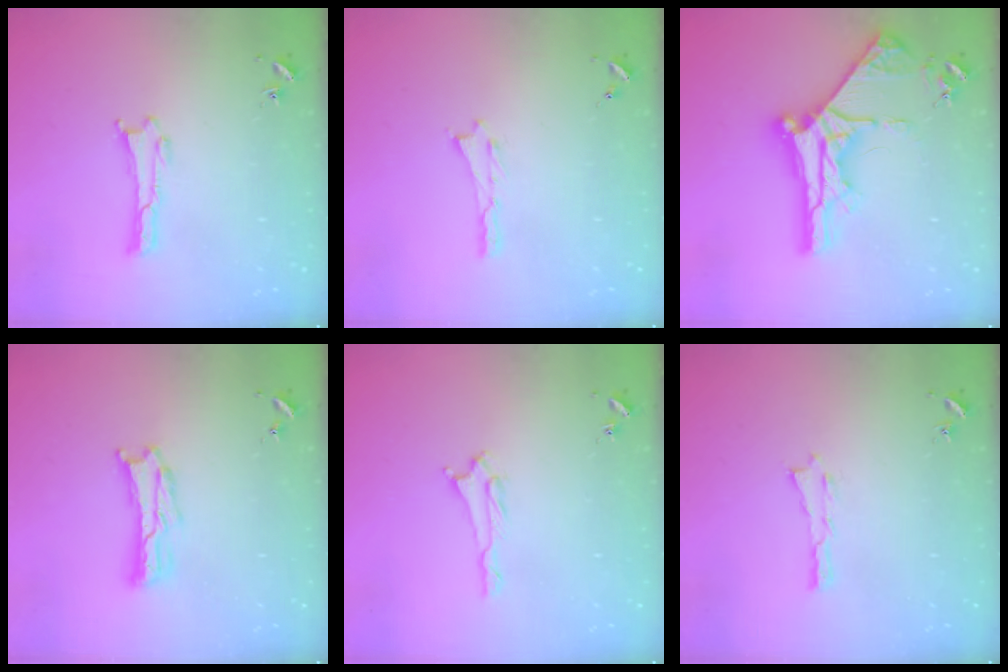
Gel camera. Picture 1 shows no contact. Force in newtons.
{"total": 0.0}
{"total": 10.5, "press": 10.5, "slide": 1.2}
{"total": 1.6, "press": 1.6, "slide": 0.3}
{"total": 1.7, "press": 1.7, "slide": 0.3}
{"total": 0.0}